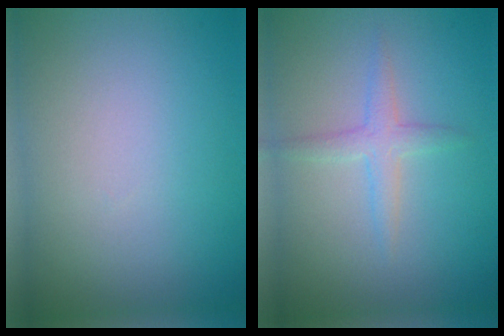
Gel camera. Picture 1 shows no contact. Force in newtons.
{"total": 1.7, "press": 1.7, "slide": 0.1}